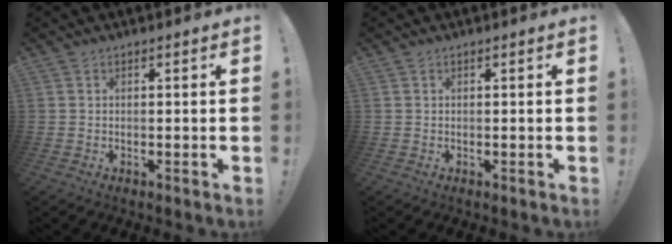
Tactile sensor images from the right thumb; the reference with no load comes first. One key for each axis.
{"total": 0.0}